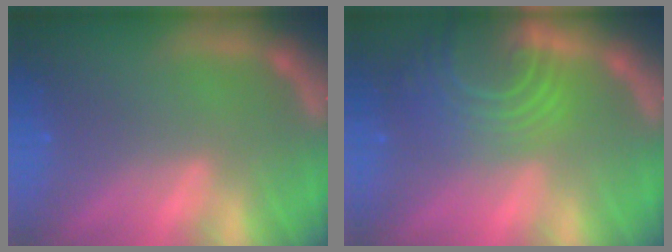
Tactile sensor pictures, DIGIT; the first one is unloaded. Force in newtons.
{"total": 9.5}